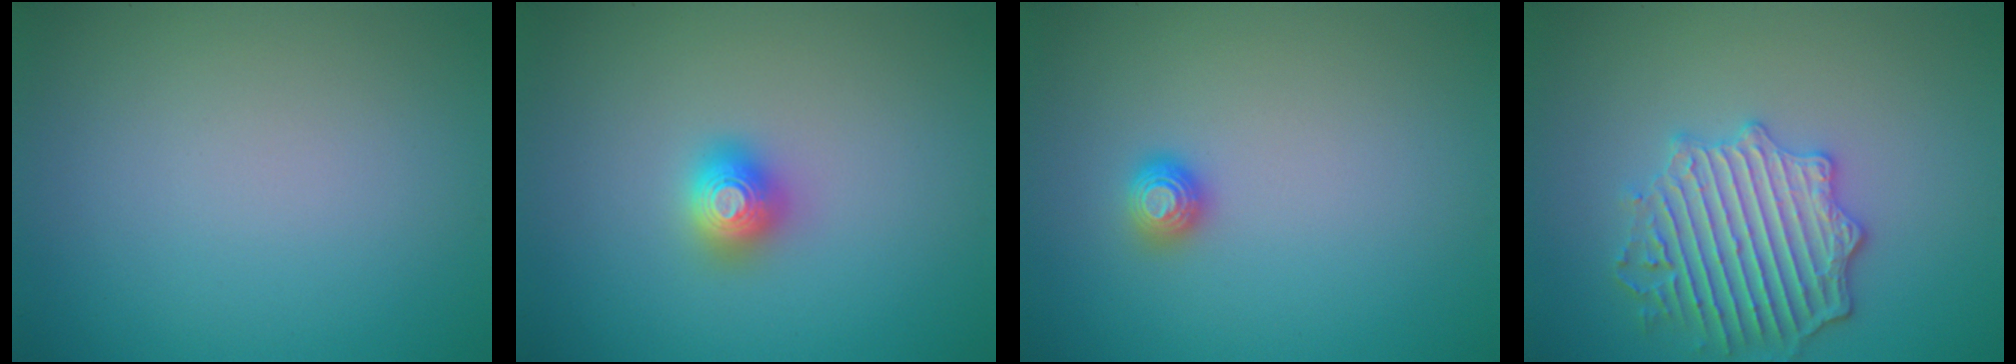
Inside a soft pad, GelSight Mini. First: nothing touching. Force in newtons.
{"total": 2.0, "press": 2.0, "slide": 0.1}
{"total": 1.1, "press": 1.1, "slide": 0.2}
{"total": 4.9, "press": 4.5, "slide": 1.8}